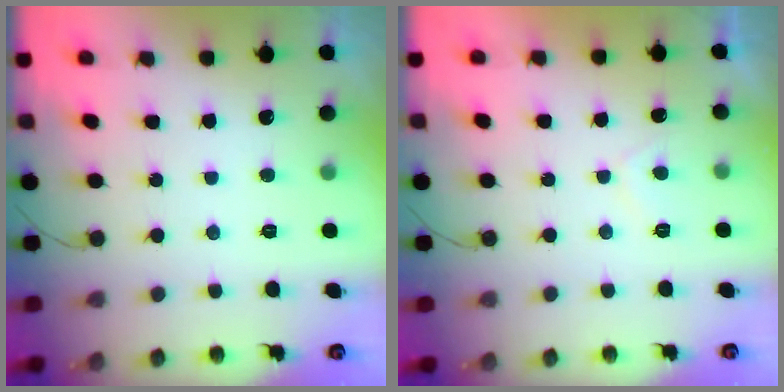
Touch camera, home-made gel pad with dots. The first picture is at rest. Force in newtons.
{"total": 2.8, "press": 2.7, "slide": 0.8}